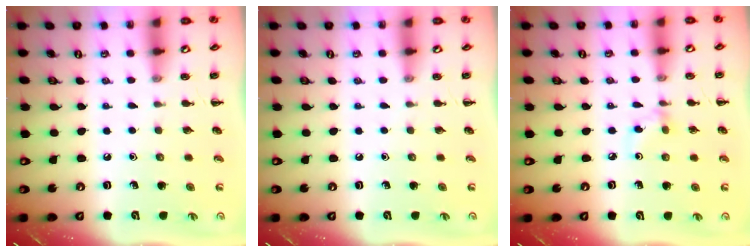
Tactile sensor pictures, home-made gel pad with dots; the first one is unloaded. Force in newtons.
{"total": 0.0}
{"total": 3.8, "press": 3.5, "slide": 1.4}